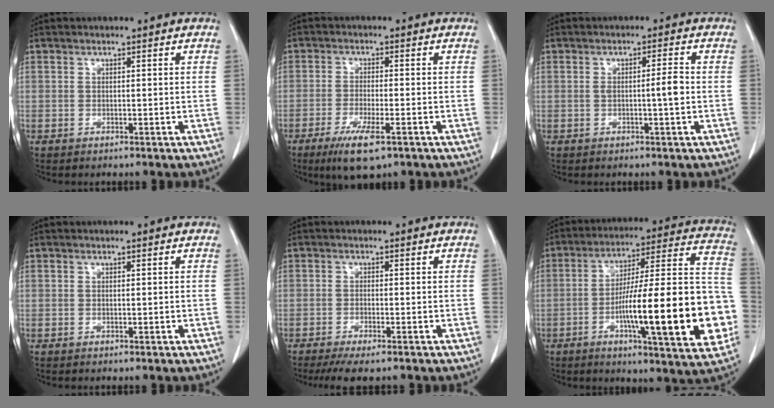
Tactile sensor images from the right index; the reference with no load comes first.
{"total": 6.9, "force": [-3.9, 1.2, 5.6], "torque": [-0.107, -0.017, -0.064]}
{"total": 2.9, "force": [-0.3, 0.0, 2.9], "torque": [-0.049, 0.000, -0.005]}
{"total": 0.0}
{"total": 4.4, "force": [-3.3, 0.6, 2.9], "torque": [-0.047, -0.010, -0.051]}
{"total": 25.0, "force": [-6.1, 3.0, 24.1], "torque": [-0.301, 0.014, -0.089]}